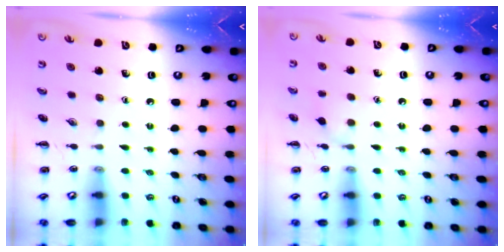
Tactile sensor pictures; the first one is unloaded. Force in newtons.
{"total": 6.2, "press": 5.8, "slide": 2.1}